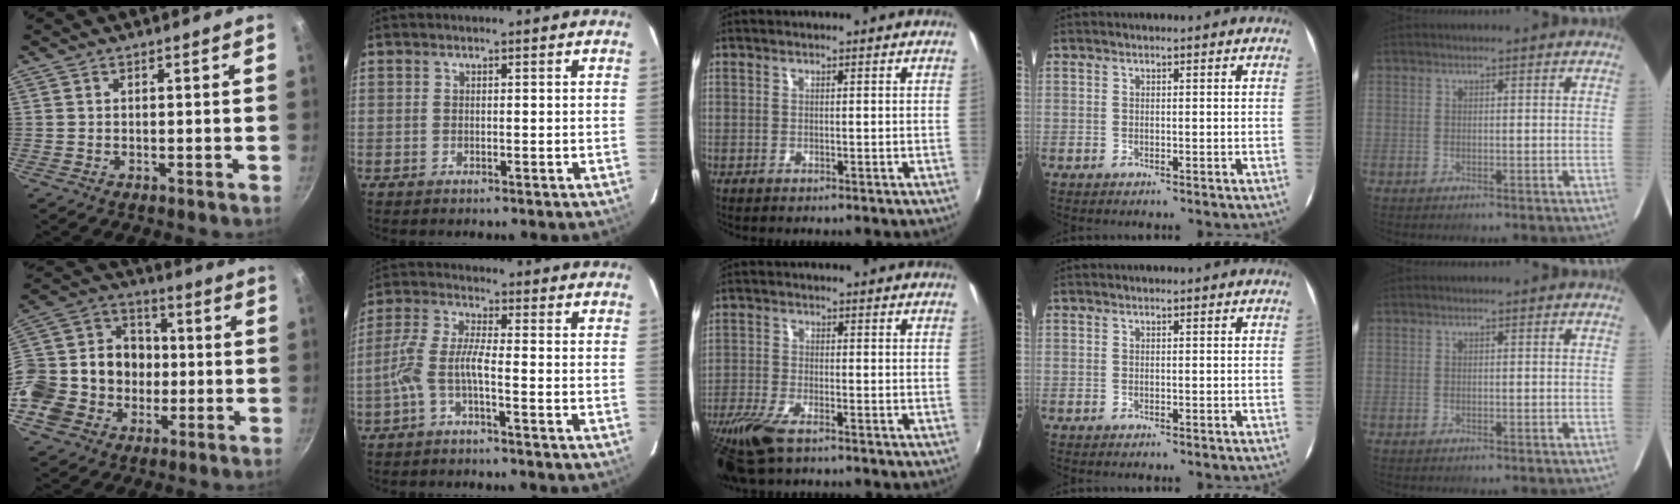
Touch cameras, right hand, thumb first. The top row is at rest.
{"thumb": {"total": 21.9, "force": [-3.5, 18.9, 10.6], "torque": [-0.207, 0.052, -0.053]}, "index": {"total": 5.5, "force": [-2.5, 0.7, 4.9], "torque": [-0.119, 0.010, -0.050]}, "middle": {"total": 11.1, "force": [-7.6, 3.6, 7.3], "torque": [-0.177, -0.038, -0.147]}}